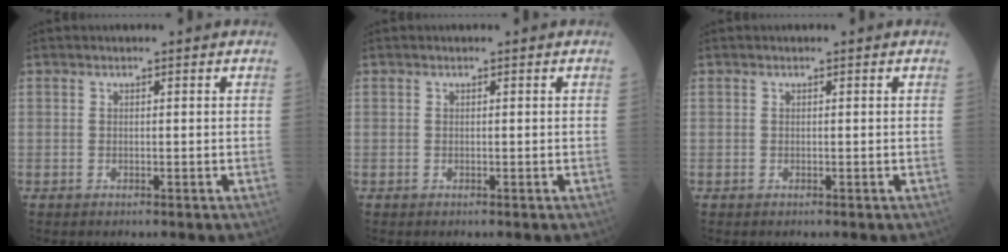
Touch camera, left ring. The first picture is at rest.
{"total": 0.0}
{"total": 0.0}